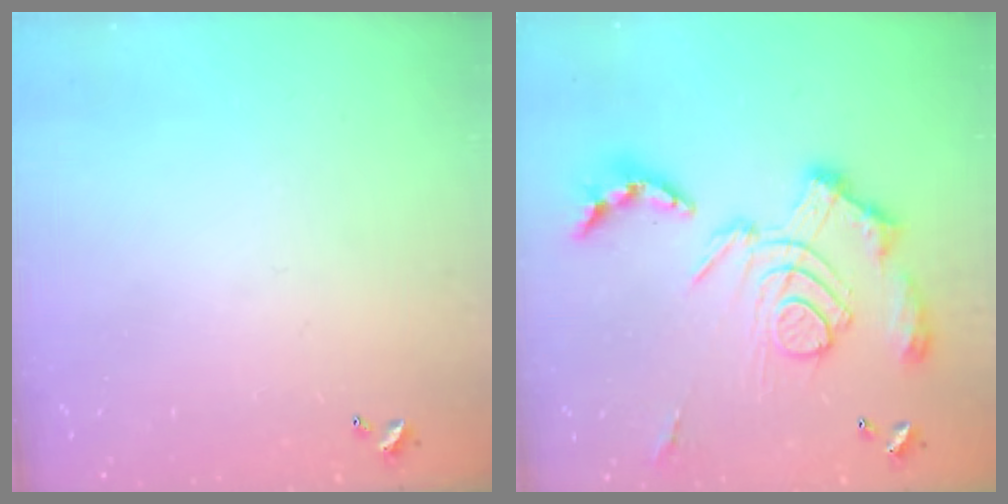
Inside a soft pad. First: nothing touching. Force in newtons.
{"total": 3.3, "press": 2.6, "slide": 2.0}